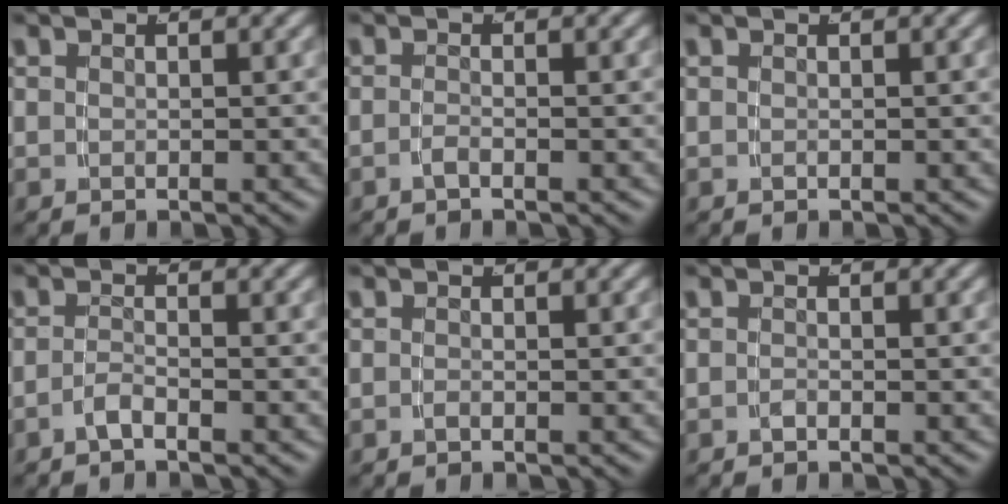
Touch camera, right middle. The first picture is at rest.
{"total": 1.1, "force": [-1.0, -0.5, 0.3], "torque": [-0.009, -0.003, -0.018]}
{"total": 0.0}
{"total": 1.7, "force": [-1.5, -0.4, 0.7], "torque": [-0.012, -0.003, -0.029]}
{"total": 0.5, "force": [-0.5, -0.2, 0.1], "torque": [-0.006, -0.002, -0.007]}
{"total": 0.7, "force": [-0.6, -0.4, 0.0], "torque": [-0.002, -0.003, -0.008]}